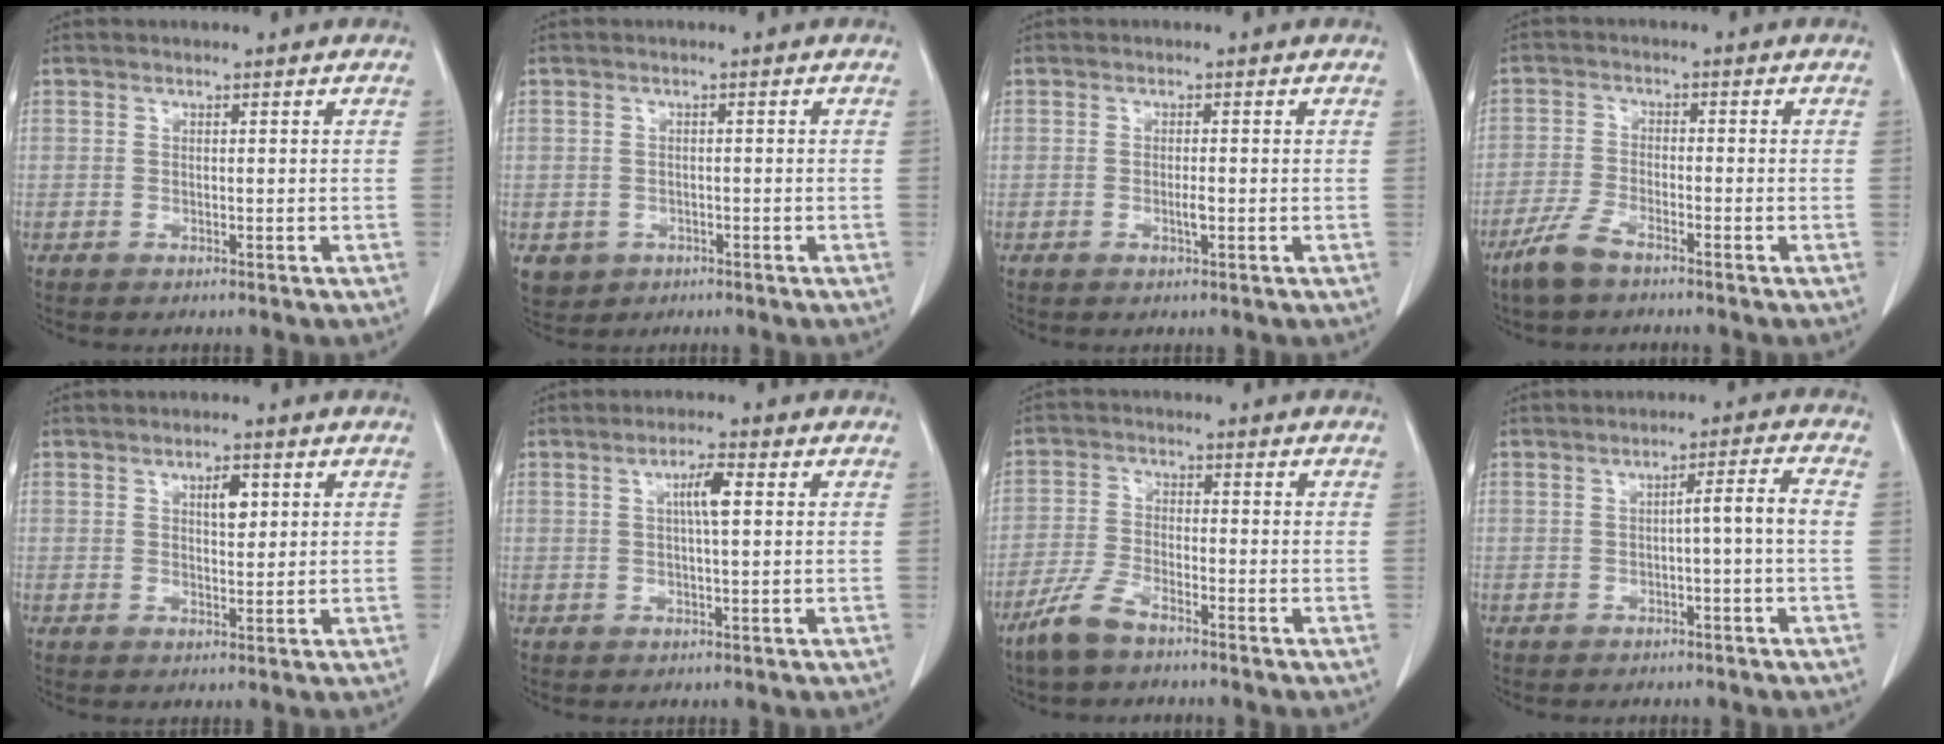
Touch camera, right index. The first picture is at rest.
{"total": 3.7, "force": [-1.5, 3.3, 0.7], "torque": [-0.010, 0.003, -0.018]}
{"total": 1.2, "force": [-0.4, 0.2, 1.1], "torque": [-0.022, -0.001, -0.008]}
{"total": 5.0, "force": [-3.8, 1.1, 3.1], "torque": [-0.074, -0.005, -0.077]}
{"total": 3.2, "force": [1.2, 1.3, 2.7], "torque": [-0.043, 0.000, 0.020]}
{"total": 3.8, "force": [0.9, 0.4, 3.7], "torque": [-0.066, 0.005, 0.014]}
{"total": 5.7, "force": [-4.4, 1.3, 3.4], "torque": [-0.082, -0.007, -0.091]}
{"total": 3.7, "force": [-0.6, -0.6, 3.7], "torque": [-0.054, 0.011, -0.007]}